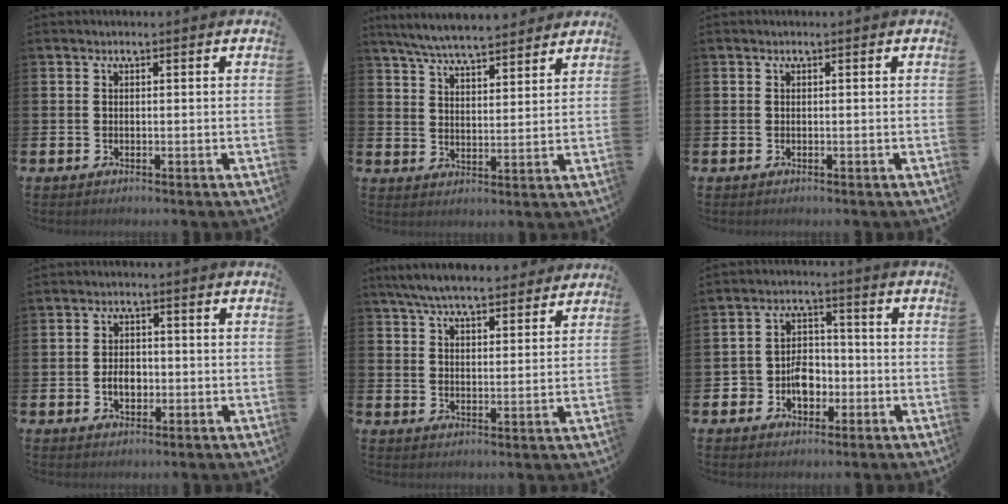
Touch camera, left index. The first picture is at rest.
{"total": 6.7, "force": [6.4, 0.8, 1.8], "torque": [-0.054, -0.029, 0.115]}
{"total": 0.0}
{"total": 3.3, "force": [-0.7, 2.2, 2.3], "torque": [-0.022, -0.004, -0.020]}
{"total": 7.2, "force": [6.8, 1.2, 2.0], "torque": [-0.052, -0.031, 0.121]}
{"total": 5.0, "force": [-1.9, 4.0, 2.5], "torque": [-0.038, 0.008, -0.041]}